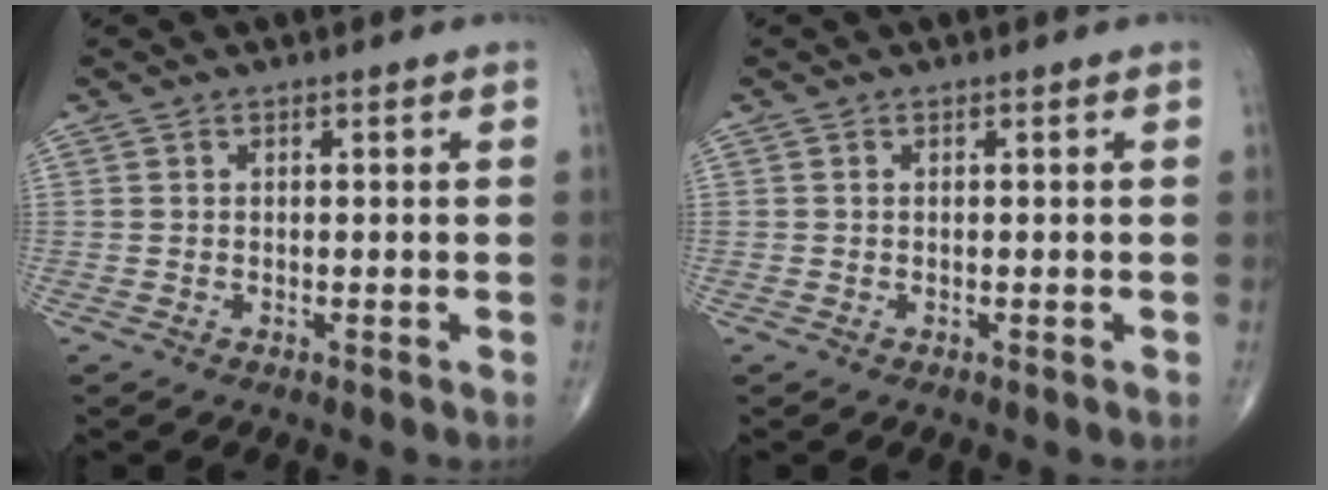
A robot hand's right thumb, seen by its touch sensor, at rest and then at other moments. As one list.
[{"total": 0.0}]